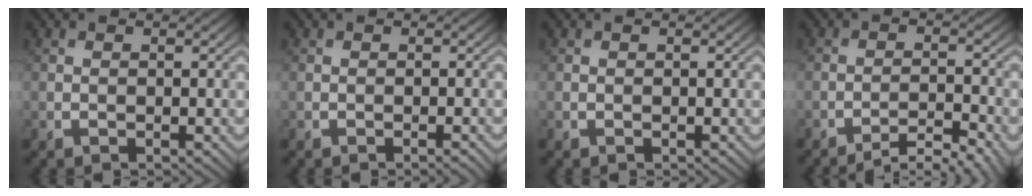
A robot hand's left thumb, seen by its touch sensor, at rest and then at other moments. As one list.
[{"total": 0.8, "force": [-0.7, -0.3, 0.3], "torque": [-0.005, 0.004, -0.013]}, {"total": 0.0}, {"total": 4.1, "force": [-3.5, -0.1, 2.2], "torque": [-0.031, 0.009, -0.052]}]